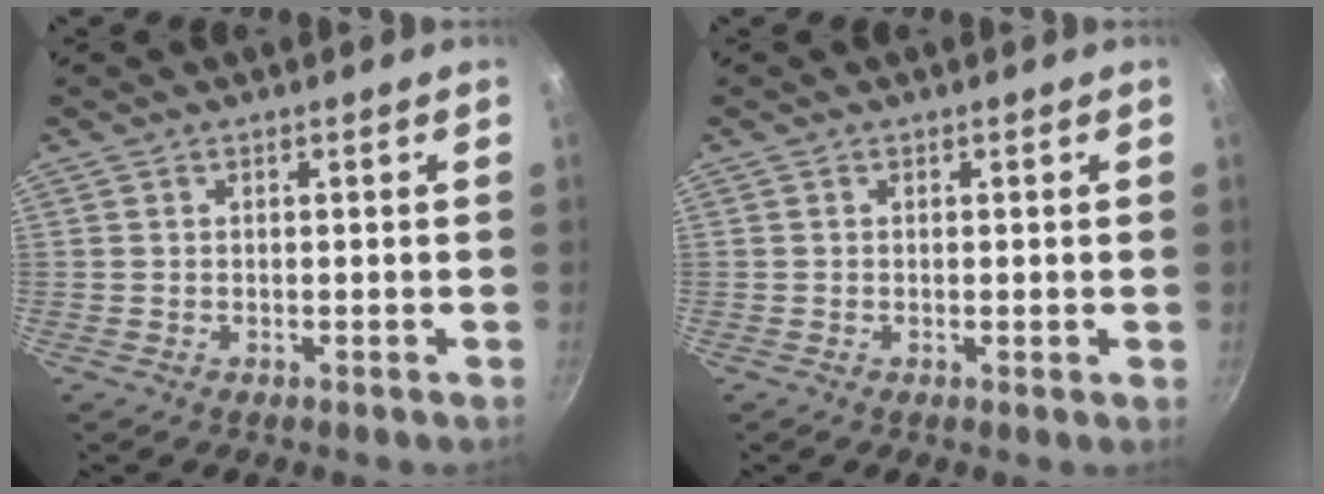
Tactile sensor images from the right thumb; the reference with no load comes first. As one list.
[{"total": 0.6, "force": [-0.1, 0.0, 0.6], "torque": [-0.010, -0.002, -0.003]}]